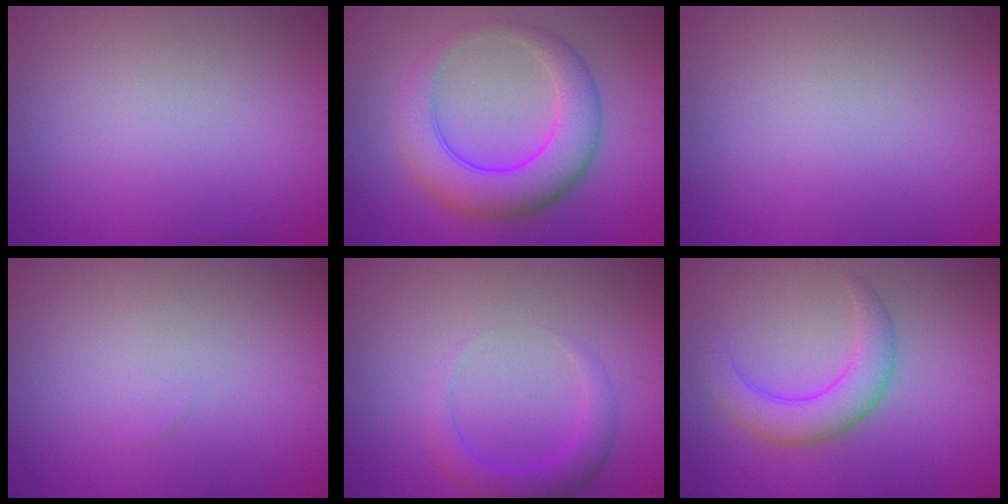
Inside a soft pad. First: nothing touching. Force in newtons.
{"total": 6.4, "press": 6.4, "slide": 0.1}
{"total": 0.0}
{"total": 0.0}
{"total": 2.5, "press": 2.5, "slide": 0.2}
{"total": 3.9, "press": 3.9, "slide": 0.2}